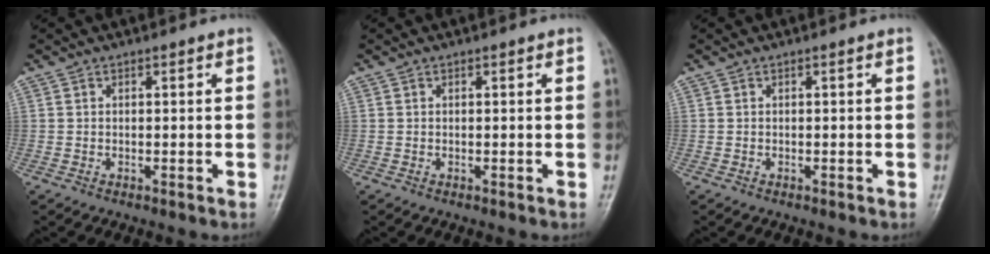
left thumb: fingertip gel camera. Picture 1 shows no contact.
{"total": 0.0}
{"total": 0.0}